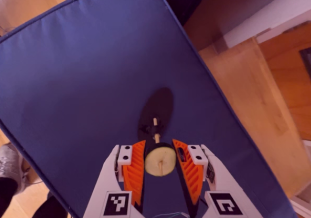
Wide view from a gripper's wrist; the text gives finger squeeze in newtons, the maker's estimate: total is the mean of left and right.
{"total": 11.5, "left": 11.4, "right": 11.6}